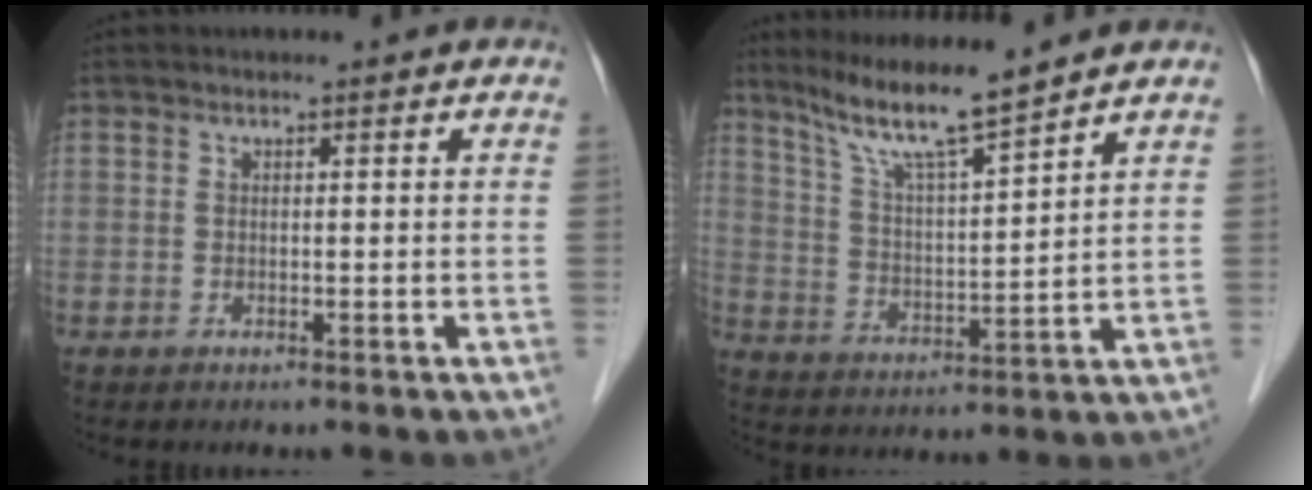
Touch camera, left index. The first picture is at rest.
{"total": 9.7, "force": [8.4, -0.8, 4.9], "torque": [-0.094, -0.005, 0.156]}